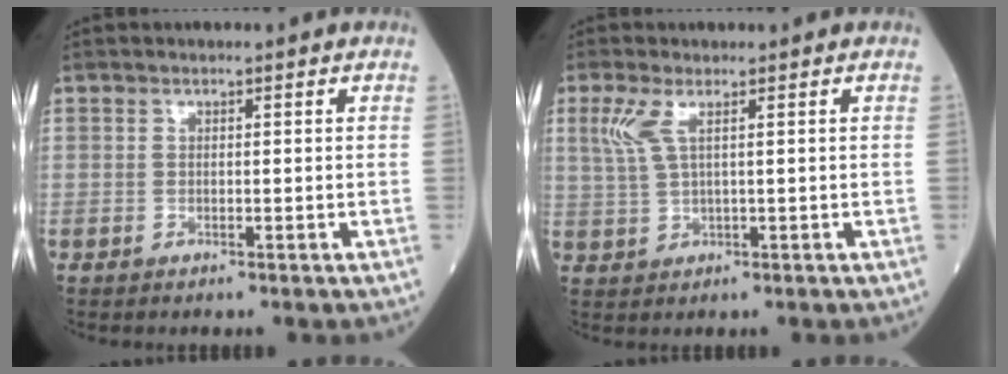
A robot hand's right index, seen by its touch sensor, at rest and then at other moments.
{"total": 3.4, "force": [1.5, 0.6, 3.0], "torque": [-0.082, 0.010, 0.037]}